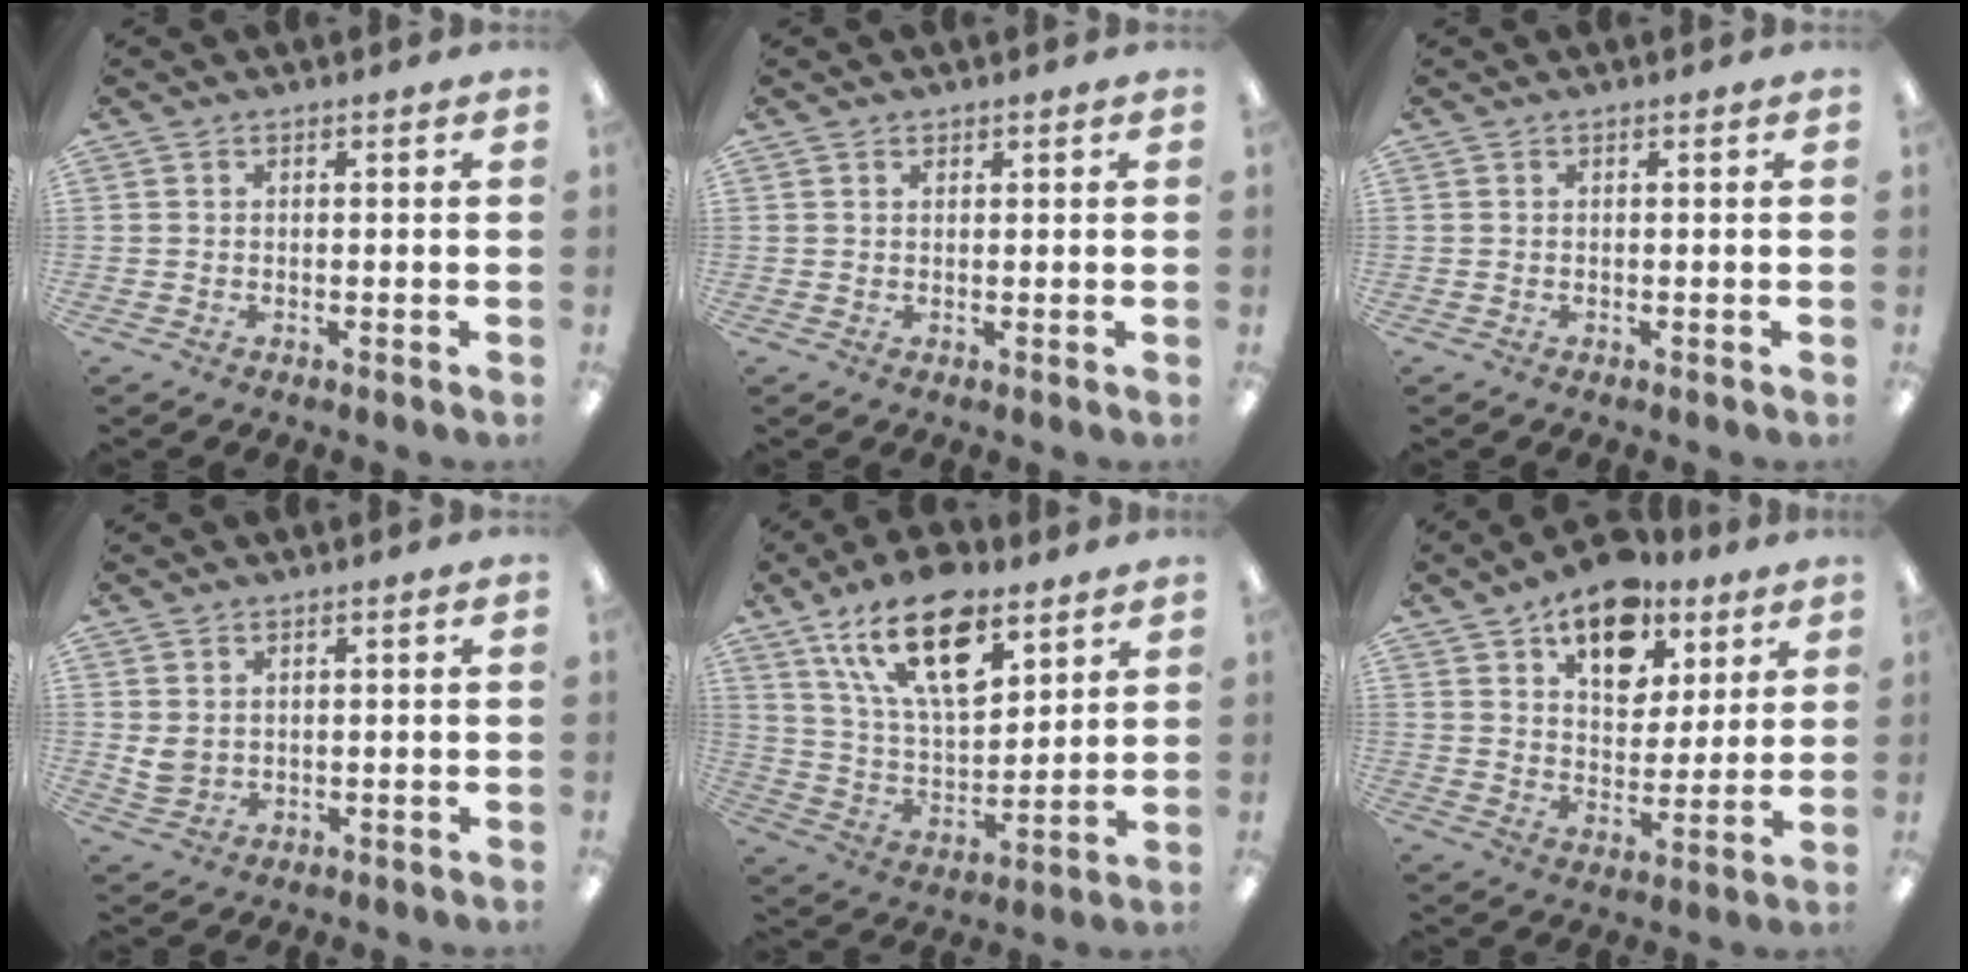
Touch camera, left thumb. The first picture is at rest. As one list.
[{"total": 0.9, "force": [0.7, 0.5, 0.2], "torque": [-0.003, 0.002, 0.013]}, {"total": 0.0}, {"total": 3.5, "force": [1.5, 2.6, 1.8], "torque": [-0.028, 0.000, 0.028]}, {"total": 20.3, "force": [11.9, 9.4, 13.4], "torque": [-0.252, -0.050, 0.205]}, {"total": 14.5, "force": [9.6, 8.4, 6.8], "torque": [-0.093, -0.051, 0.171]}]